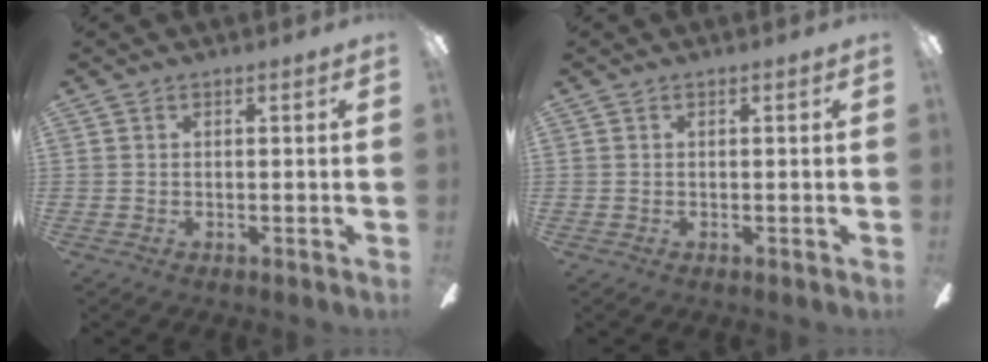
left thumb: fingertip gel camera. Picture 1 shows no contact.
{"total": 0.0}